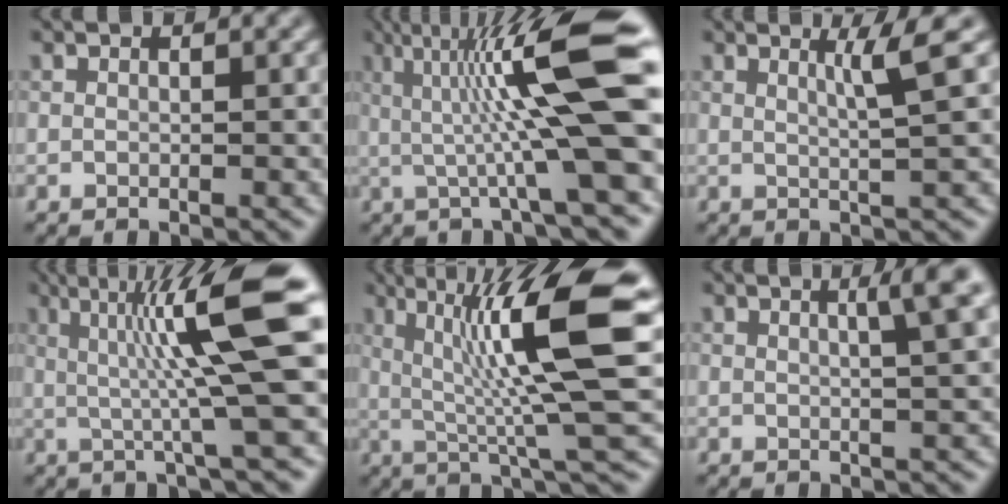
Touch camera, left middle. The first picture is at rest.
{"total": 12.3, "force": [1.4, 1.9, 12.1], "torque": [-0.180, 0.020, 0.022]}
{"total": 2.8, "force": [1.1, 0.2, 2.6], "torque": [-0.043, 0.003, 0.016]}
{"total": 10.3, "force": [1.7, 1.2, 10.1], "torque": [-0.148, 0.009, 0.028]}
{"total": 12.9, "force": [2.7, 2.1, 12.5], "torque": [-0.200, 0.016, 0.044]}
{"total": 3.7, "force": [1.4, 0.7, 3.4], "torque": [-0.043, 0.009, 0.018]}